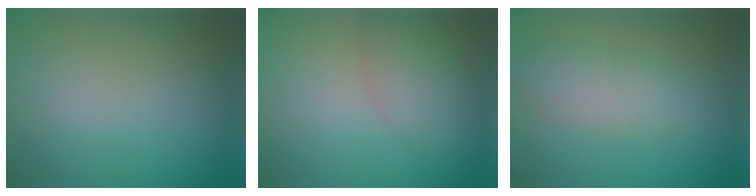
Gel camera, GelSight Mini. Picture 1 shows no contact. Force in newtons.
{"total": 2.9, "press": 2.9, "slide": 0.1}
{"total": 3.4, "press": 3.4, "slide": 0.1}